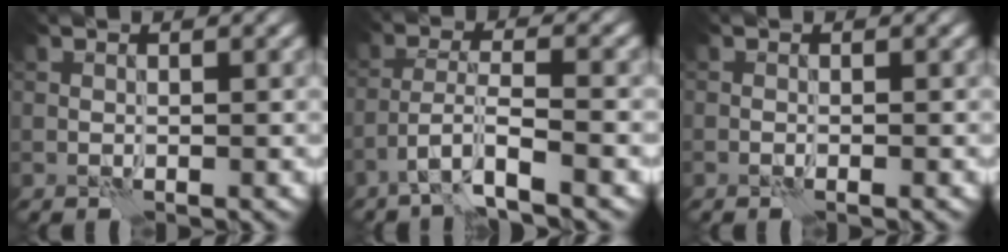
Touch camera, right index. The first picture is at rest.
{"total": 4.4, "force": [-2.8, 0.6, 3.3], "torque": [-0.062, 0.003, -0.060]}
{"total": 0.6, "force": [-0.4, 0.0, 0.4], "torque": [-0.006, 0.000, -0.007]}